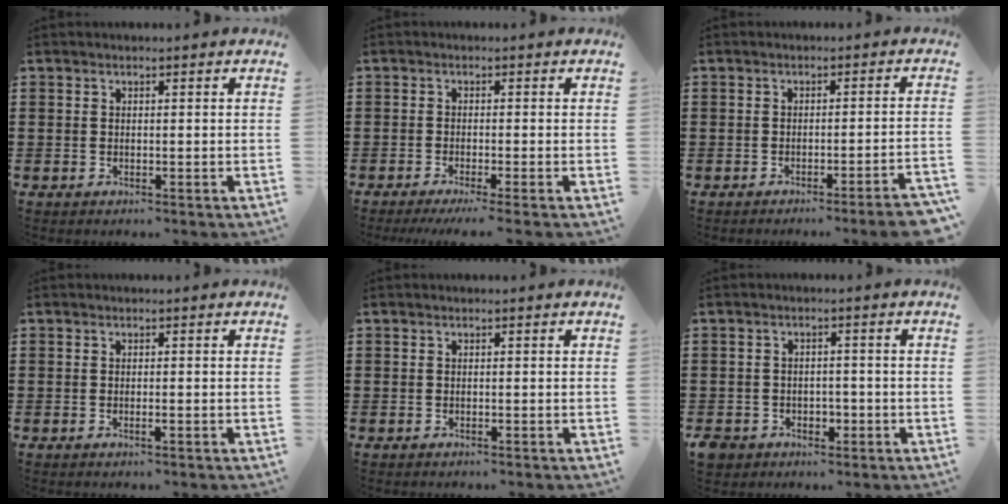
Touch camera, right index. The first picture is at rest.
{"total": 1.5, "force": [-1.1, -0.2, 1.1], "torque": [-0.018, -0.004, -0.019]}
{"total": 2.8, "force": [-2.2, -0.5, 1.8], "torque": [-0.028, -0.010, -0.042]}
{"total": 0.7, "force": [-0.3, 0.0, 0.6], "torque": [-0.010, -0.004, -0.004]}
{"total": 0.0}
{"total": 3.0, "force": [-1.6, 2.4, 0.8], "torque": [-0.022, 0.005, -0.034]}